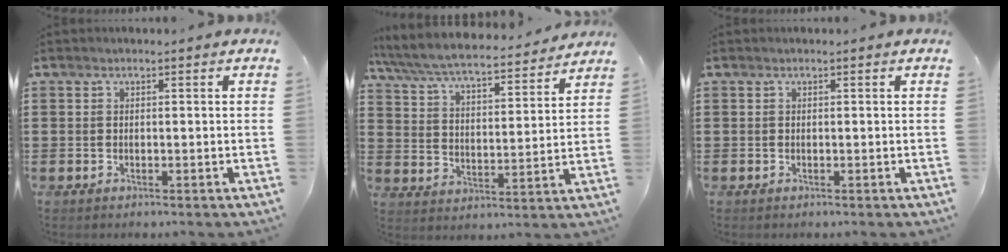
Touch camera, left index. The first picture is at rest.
{"total": 6.1, "force": [5.7, 0.4, 2.0], "torque": [-0.066, -0.041, 0.094]}
{"total": 0.0}